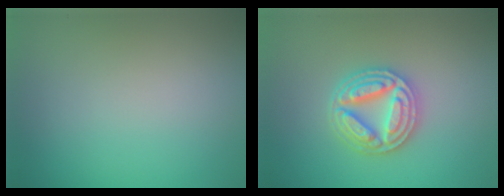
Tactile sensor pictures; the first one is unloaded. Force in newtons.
{"total": 5.0, "press": 5.0, "slide": 0.8}